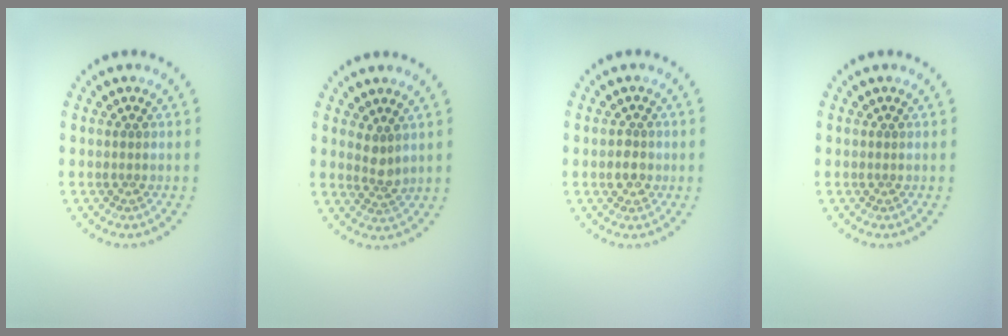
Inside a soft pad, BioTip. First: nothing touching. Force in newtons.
{"total": 1.7, "press": 1.4, "slide": 1.0}
{"total": 1.4, "press": 1.4, "slide": 0.2}
{"total": 0.0}